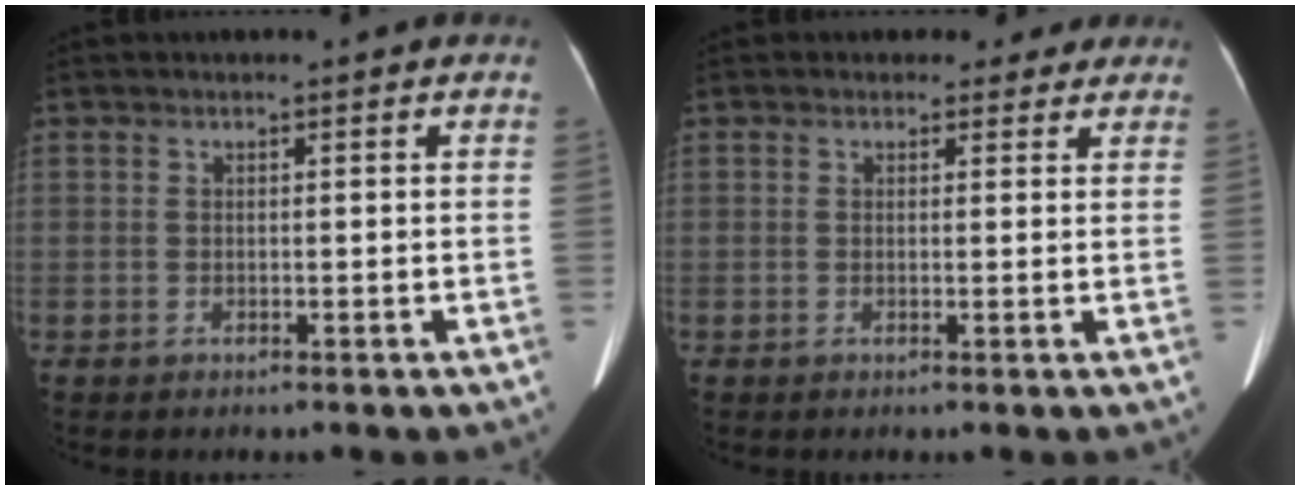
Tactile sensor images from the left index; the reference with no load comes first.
{"total": 3.1, "force": [2.3, 2.0, 0.2], "torque": [0.009, 0.001, 0.017]}